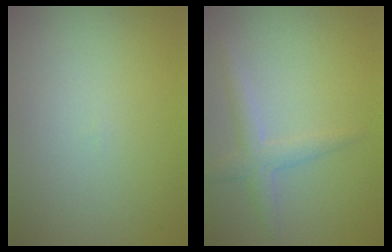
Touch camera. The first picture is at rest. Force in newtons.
{"total": 2.1, "press": 2.1, "slide": 0.0}